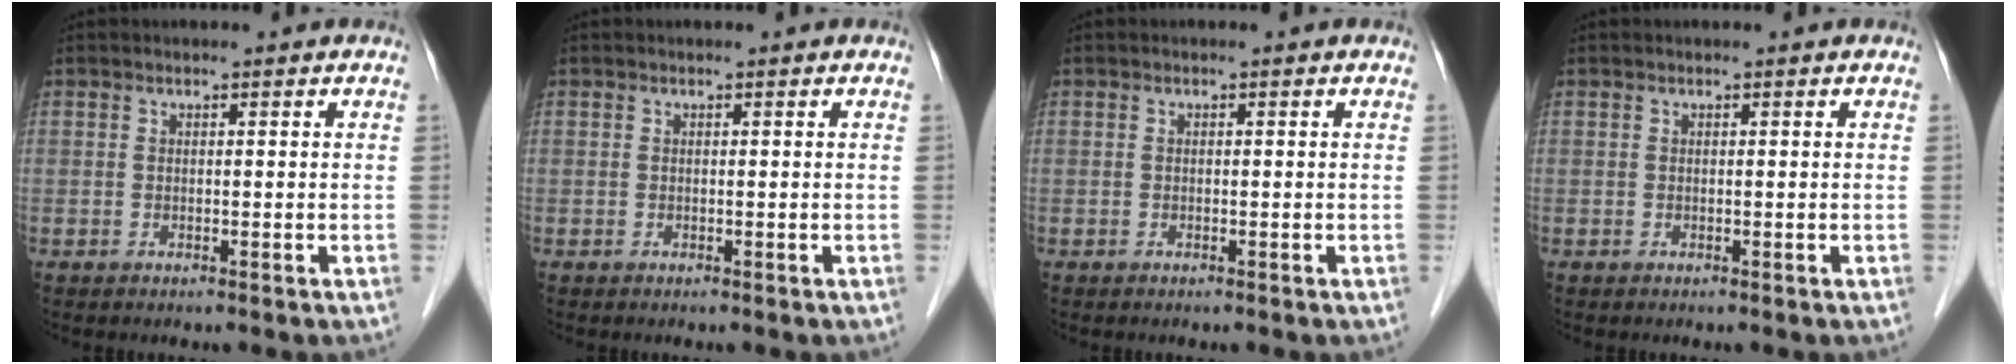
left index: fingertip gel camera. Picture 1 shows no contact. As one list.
[{"total": 0.0}, {"total": 0.0}, {"total": 0.0}]